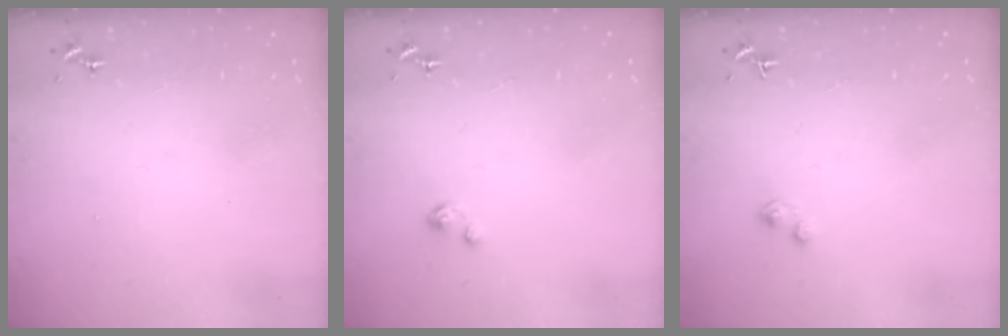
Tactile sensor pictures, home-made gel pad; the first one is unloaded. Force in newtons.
{"total": 3.4, "press": 3.4, "slide": 0.2}
{"total": 1.5, "press": 1.5, "slide": 0.4}